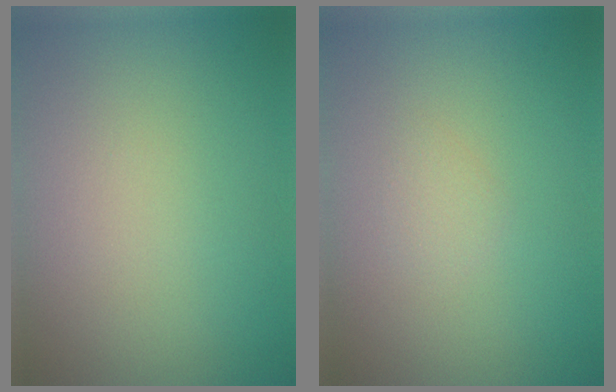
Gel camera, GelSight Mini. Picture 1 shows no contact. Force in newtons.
{"total": 0.7, "press": 0.7, "slide": 0.0}